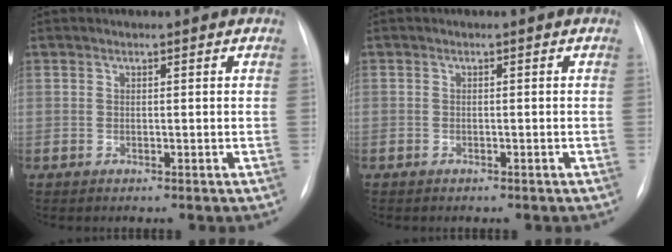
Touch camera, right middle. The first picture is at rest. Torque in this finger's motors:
{"motor_torque": [0.82, -1.32, -0.84, -0.21]}